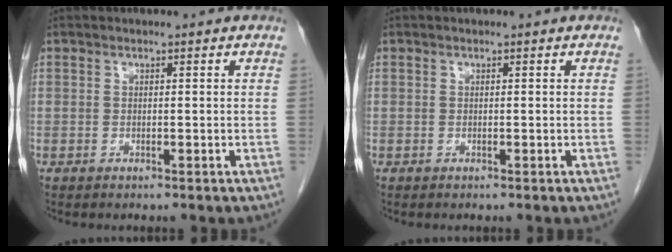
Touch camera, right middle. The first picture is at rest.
{"total": 0.0}